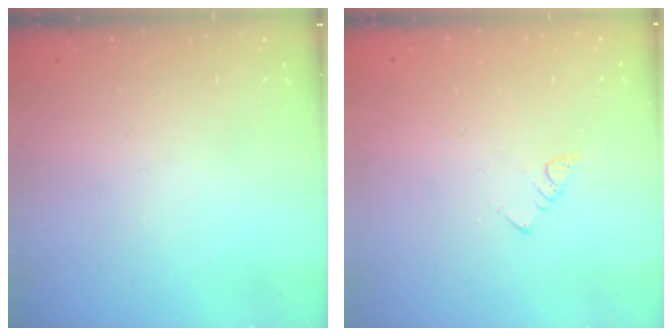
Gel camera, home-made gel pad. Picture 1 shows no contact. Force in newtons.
{"total": 3.0, "press": 3.0, "slide": 0.2}